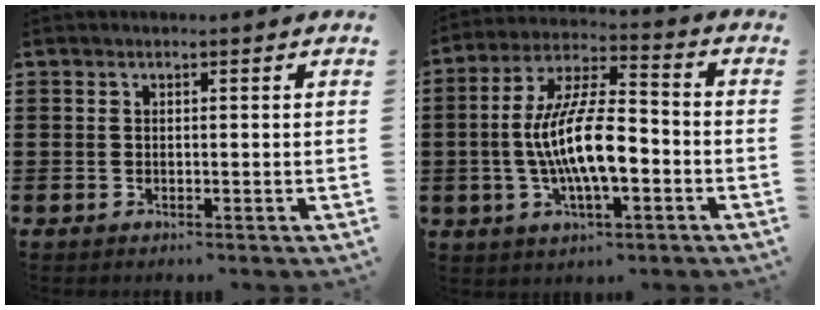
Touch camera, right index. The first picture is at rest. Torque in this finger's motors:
{"motor_torque": [2.14, 0.00, 1.05, 0.21]}